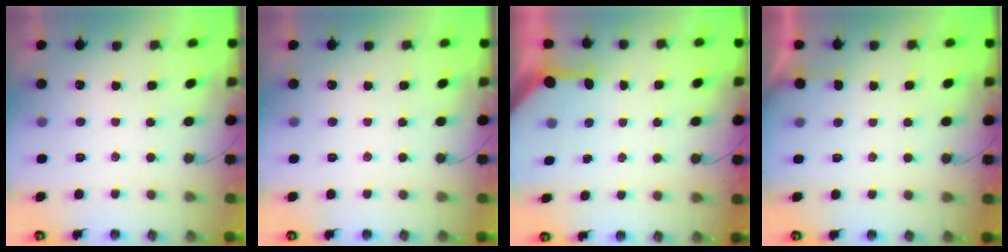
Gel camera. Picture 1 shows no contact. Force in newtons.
{"total": 0.0}
{"total": 3.2, "press": 3.2, "slide": 0.4}
{"total": 1.3, "press": 1.2, "slide": 0.2}